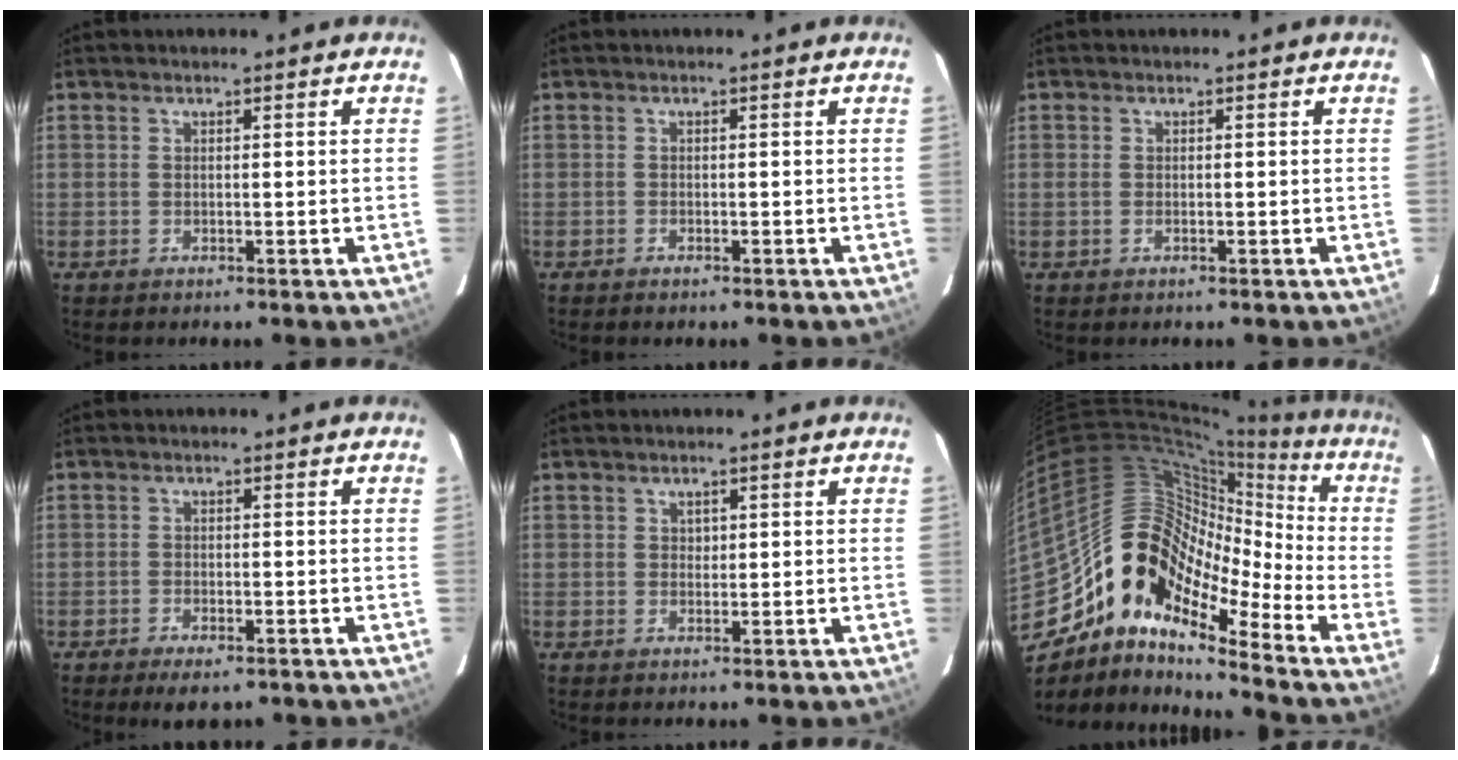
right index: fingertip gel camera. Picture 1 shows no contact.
{"total": 0.7, "force": [-0.6, 0.3, 0.3], "torque": [-0.008, 0.000, -0.011]}
{"total": 0.6, "force": [-0.1, 0.3, 0.5], "torque": [-0.011, -0.002, -0.004]}
{"total": 4.8, "force": [-3.5, 1.8, 2.7], "torque": [-0.062, -0.011, -0.054]}
{"total": 1.0, "force": [0.3, 0.9, 0.2], "torque": [0.000, 0.004, 0.005]}
{"total": 18.1, "force": [-11.4, 10.3, 9.5], "torque": [-0.161, 0.010, -0.234]}